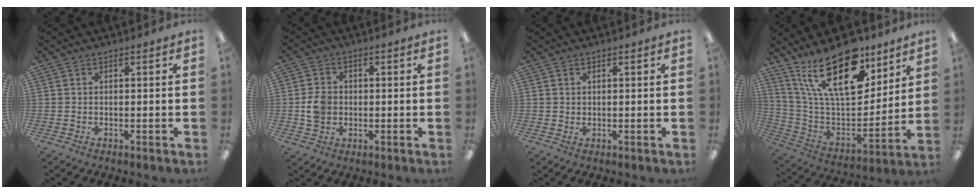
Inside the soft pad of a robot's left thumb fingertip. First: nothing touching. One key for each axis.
{"total": 5.5, "fx": -0.3, "fy": 4.8, "fz": 2.8, "tx": -0.035, "ty": 0.006, "tz": -0.005}
{"total": 1.0, "fx": 0.6, "fy": 0.8, "fz": 0.2, "tx": -0.005, "ty": 0.002, "tz": 0.010}
{"total": 25.9, "fx": 15.6, "fy": 11.7, "fz": 17.0, "tx": -0.330, "ty": -0.090, "tz": 0.273}